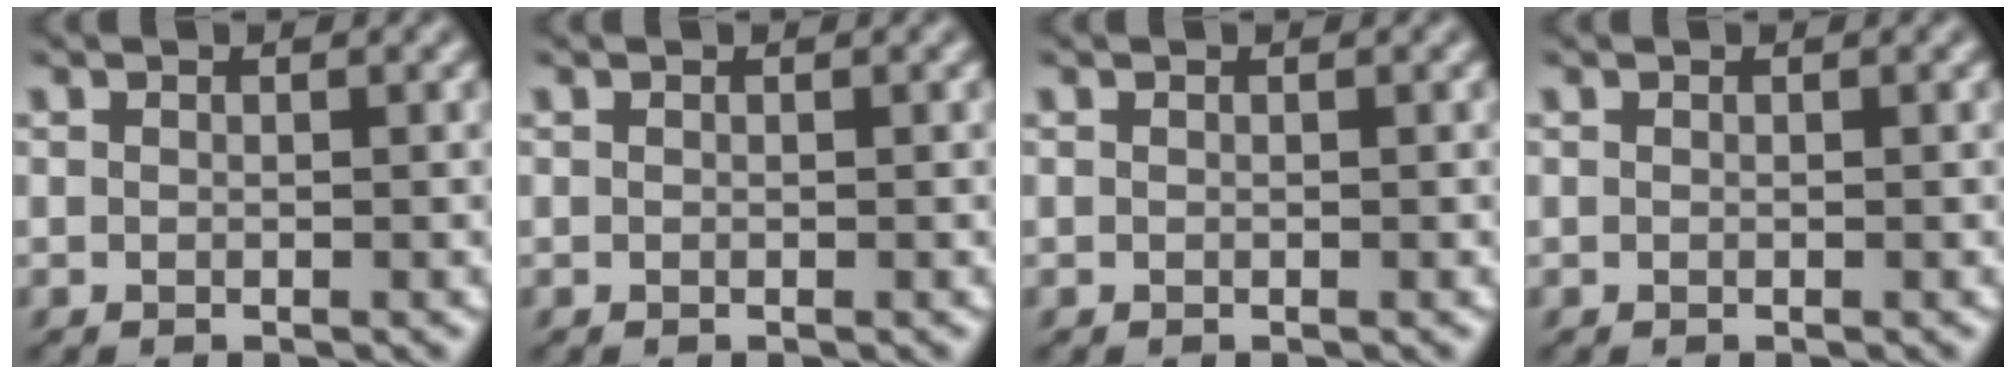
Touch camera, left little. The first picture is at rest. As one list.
[{"total": 0.0}, {"total": 0.0}, {"total": 0.0}]